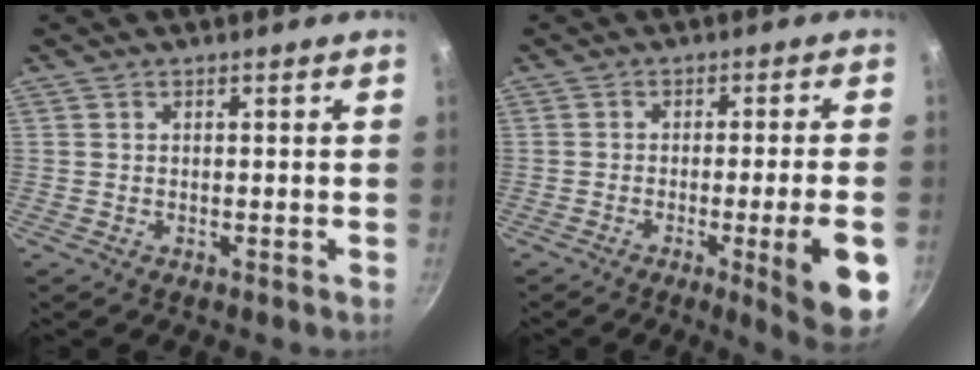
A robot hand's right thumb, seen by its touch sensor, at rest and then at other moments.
{"total": 11.5, "force": [-3.6, 1.1, 10.9], "torque": [-0.131, 0.011, -0.045]}